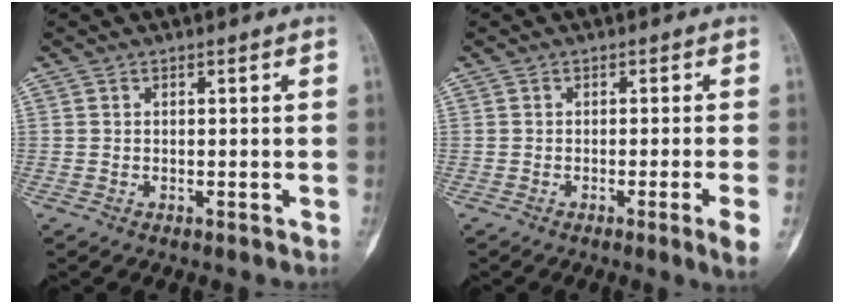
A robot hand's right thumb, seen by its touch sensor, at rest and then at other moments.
{"total": 3.7, "force": [-1.4, -0.6, 3.4], "torque": [-0.058, -0.008, -0.021]}